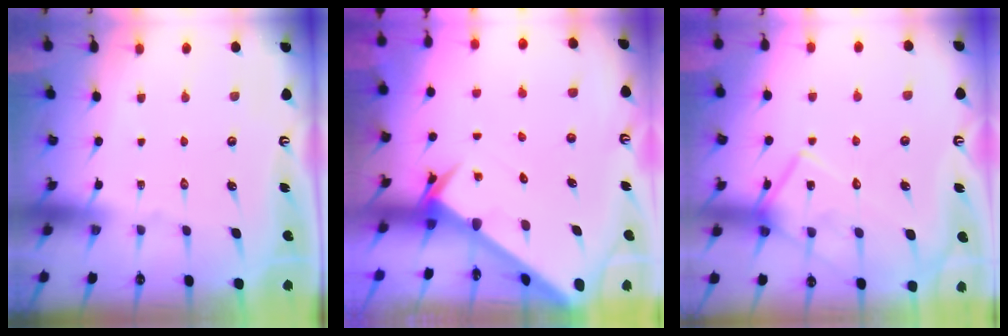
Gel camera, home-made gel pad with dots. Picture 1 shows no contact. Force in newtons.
{"total": 3.0, "press": 3.0, "slide": 0.2}
{"total": 15.5, "press": 15.4, "slide": 1.2}